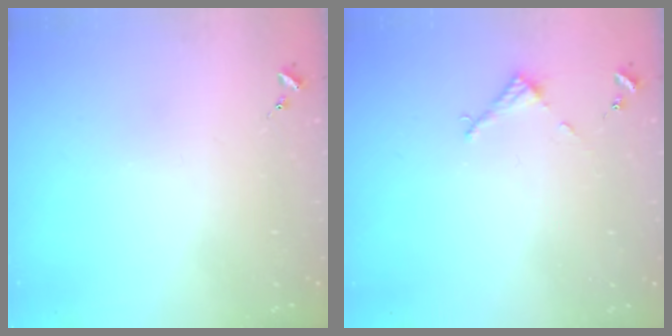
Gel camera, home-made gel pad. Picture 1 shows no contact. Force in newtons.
{"total": 2.7, "press": 2.7, "slide": 0.2}